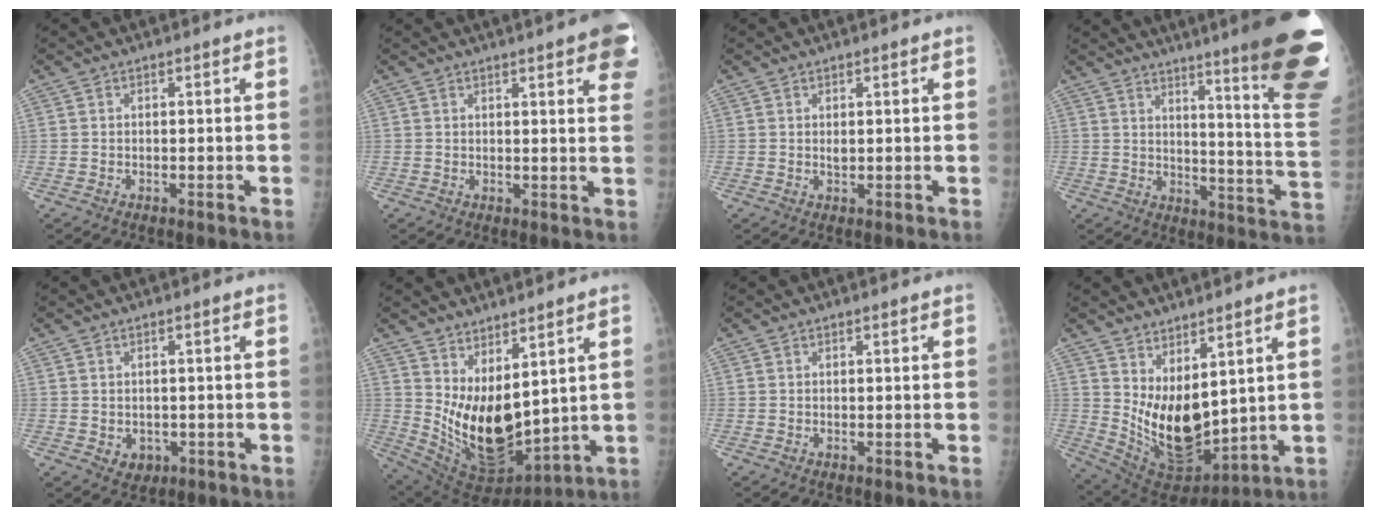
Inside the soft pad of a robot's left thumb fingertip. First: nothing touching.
{"total": 10.2, "force": [5.5, 2.1, 8.4], "torque": [-0.077, -0.009, 0.056]}
{"total": 1.3, "force": [0.6, 0.6, 1.0], "torque": [-0.014, -0.004, 0.012]}
{"total": 25.9, "force": [17.1, 2.1, 19.2], "torque": [-0.194, -0.113, 0.220]}
{"total": 2.9, "force": [-0.5, 2.5, 1.5], "torque": [-0.012, -0.003, 0.006]}
{"total": 15.7, "force": [4.7, 7.9, 12.7], "torque": [-0.203, -0.056, 0.114]}
{"total": 0.0}
{"total": 14.4, "force": [4.3, 7.6, 11.5], "torque": [-0.174, -0.052, 0.106]}